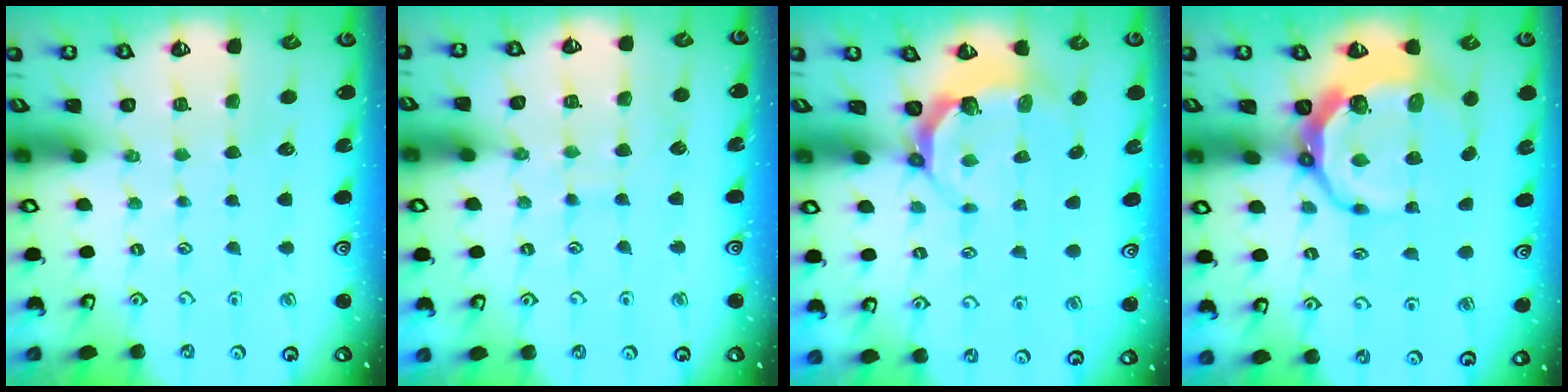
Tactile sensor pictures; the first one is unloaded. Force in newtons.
{"total": 7.1, "press": 7.1, "slide": 0.5}
{"total": 5.1, "press": 4.0, "slide": 3.2}
{"total": 9.6, "press": 8.6, "slide": 4.3}